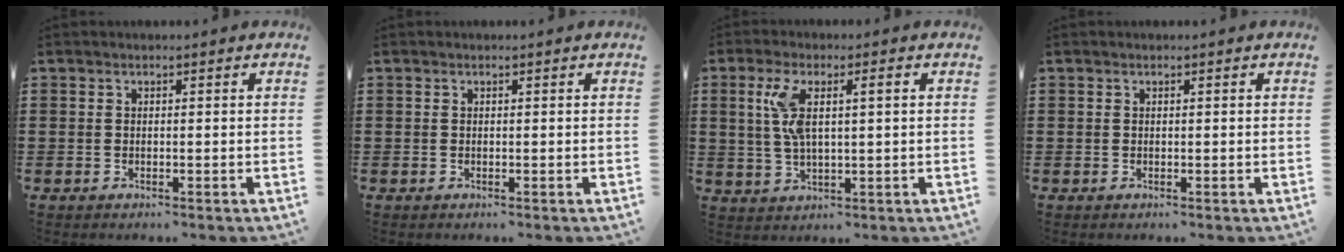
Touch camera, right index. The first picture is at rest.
{"total": 0.0}
{"total": 6.2, "force": [1.4, 1.7, 5.8], "torque": [-0.128, 0.000, 0.017]}
{"total": 0.0}